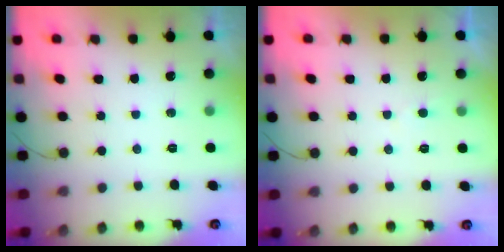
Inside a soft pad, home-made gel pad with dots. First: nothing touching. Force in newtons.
{"total": 2.0, "press": 2.0, "slide": 0.2}